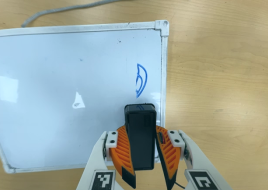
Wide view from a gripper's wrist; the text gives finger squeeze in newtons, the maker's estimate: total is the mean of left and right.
{"total": 12.7, "left": 11.3, "right": 14.1}